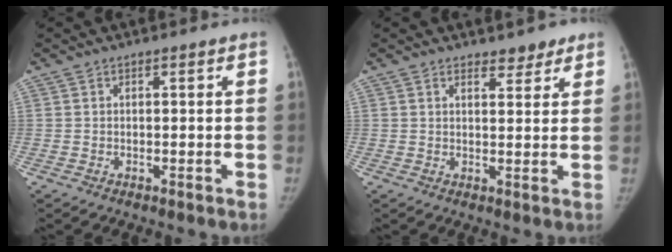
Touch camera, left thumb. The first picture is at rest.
{"total": 3.5, "force": [2.7, 1.7, 1.3], "torque": [0.004, -0.017, 0.039]}